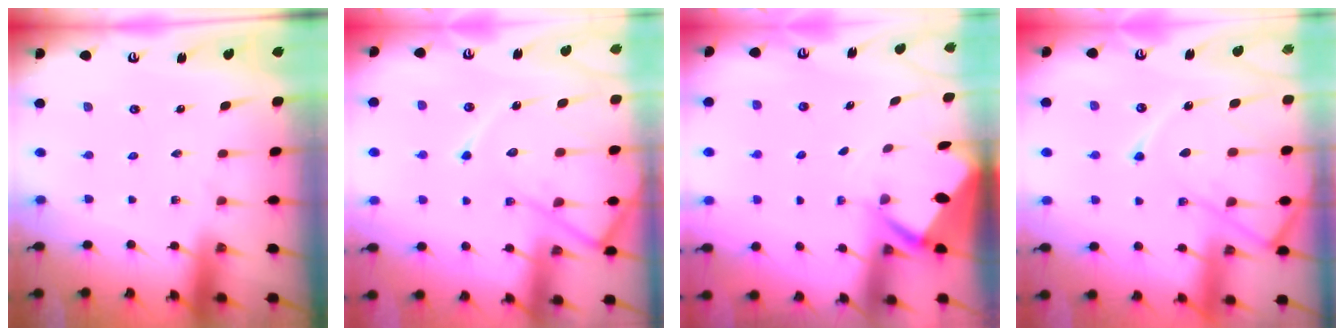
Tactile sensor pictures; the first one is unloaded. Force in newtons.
{"total": 15.5, "press": 15.4, "slide": 1.4}
{"total": 3.5, "press": 3.5, "slide": 0.2}
{"total": 12.8, "press": 12.8, "slide": 1.3}